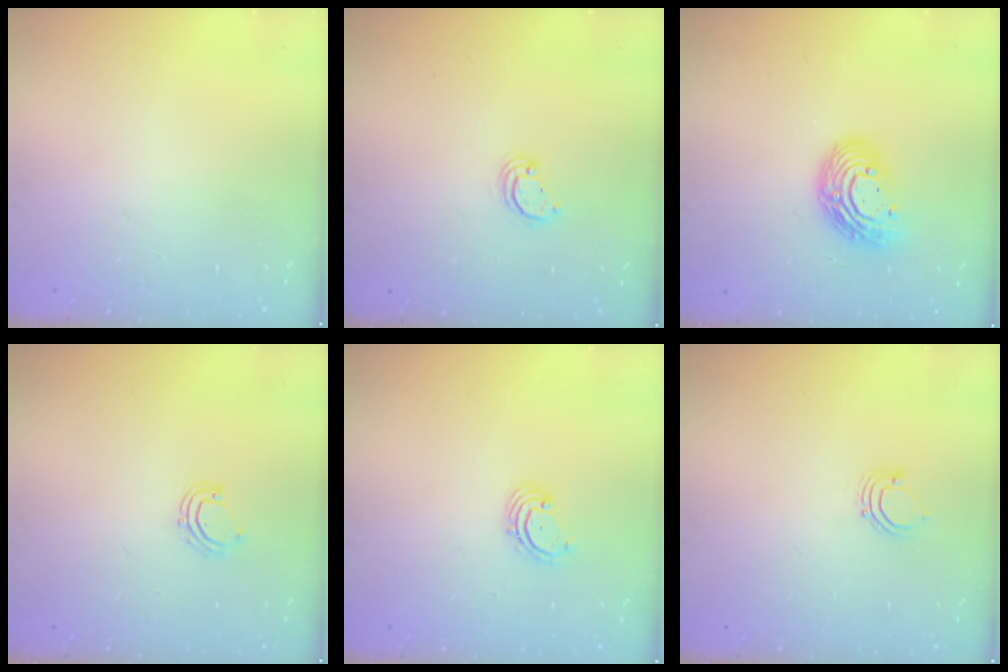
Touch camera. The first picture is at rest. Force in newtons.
{"total": 2.9, "press": 2.9, "slide": 0.1}
{"total": 12.8, "press": 12.8, "slide": 1.1}
{"total": 5.6, "press": 5.4, "slide": 1.5}
{"total": 1.8, "press": 1.7, "slide": 0.6}
{"total": 3.4, "press": 3.3, "slide": 0.8}